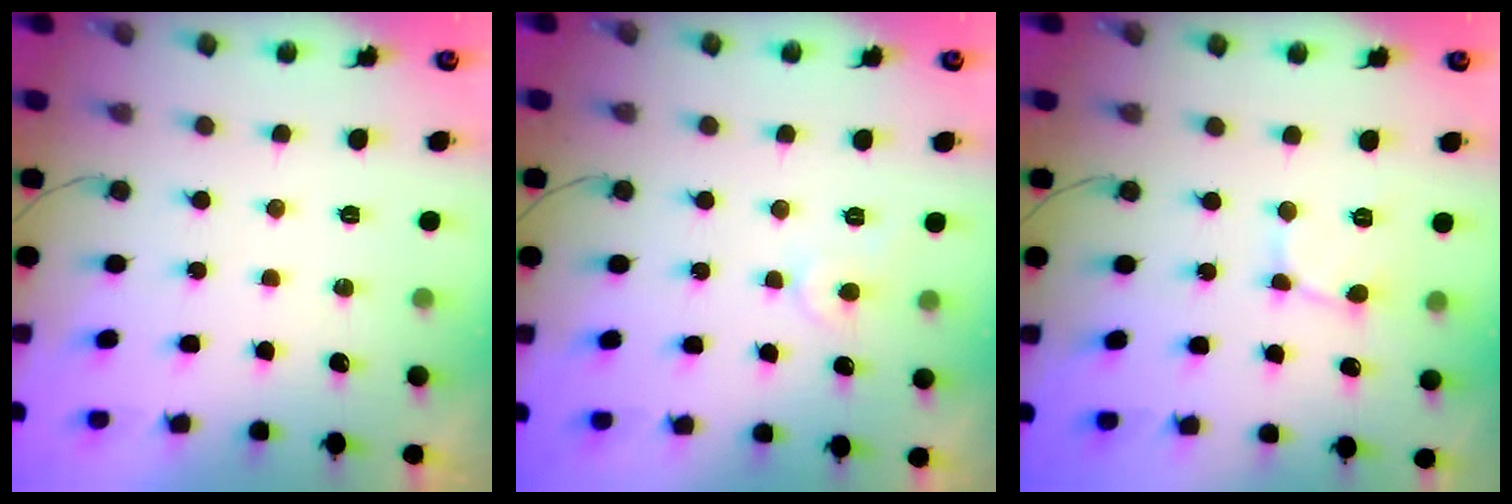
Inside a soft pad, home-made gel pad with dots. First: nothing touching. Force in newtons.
{"total": 3.8, "press": 3.7, "slide": 0.3}
{"total": 1.8, "press": 1.7, "slide": 0.2}